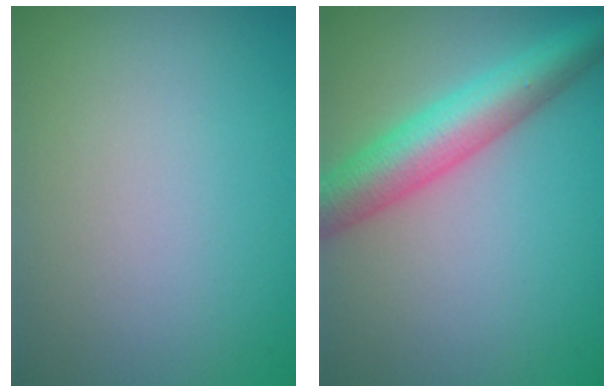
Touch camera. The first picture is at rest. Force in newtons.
{"total": 6.0, "press": 6.0, "slide": 0.2}